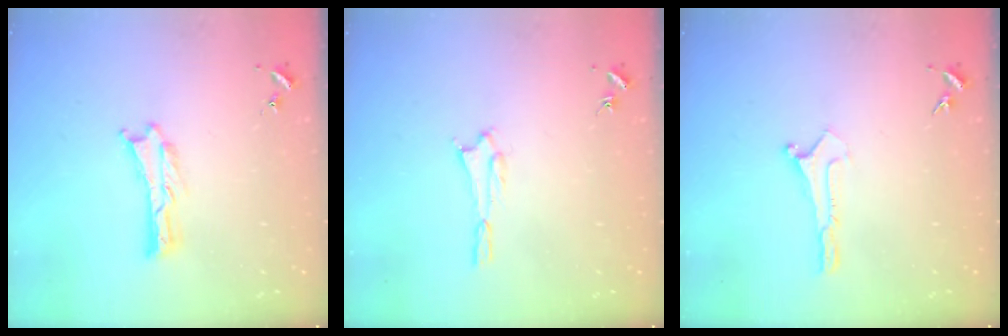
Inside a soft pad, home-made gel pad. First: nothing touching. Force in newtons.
{"total": 1.6, "press": 1.6, "slide": 0.1}
{"total": 0.0}